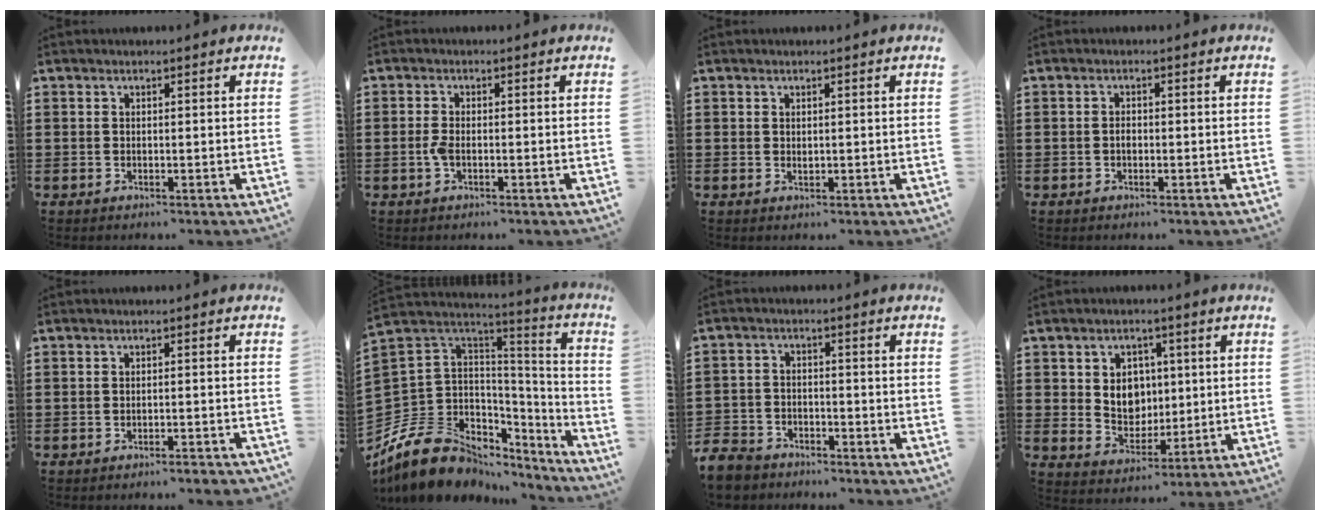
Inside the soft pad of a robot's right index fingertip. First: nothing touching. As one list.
[{"total": 2.0, "force": [-0.7, 0.8, 1.7], "torque": [-0.047, -0.005, -0.017]}, {"total": 0.7, "force": [0.3, 0.5, 0.4], "torque": [-0.009, 0.002, 0.006]}, {"total": 1.2, "force": [-0.3, 0.7, 0.9], "torque": [-0.019, 0.002, -0.005]}, {"total": 1.7, "force": [-1.5, -0.1, 0.6], "torque": [-0.013, -0.002, -0.029]}, {"total": 12.0, "force": [-6.9, 8.6, 4.5], "torque": [-0.123, 0.008, -0.124]}, {"total": 4.6, "force": [-4.3, 1.4, 0.4], "torque": [-0.028, 0.002, -0.095]}, {"total": 5.8, "force": [1.4, 5.1, 2.4], "torque": [-0.044, 0.007, 0.020]}]